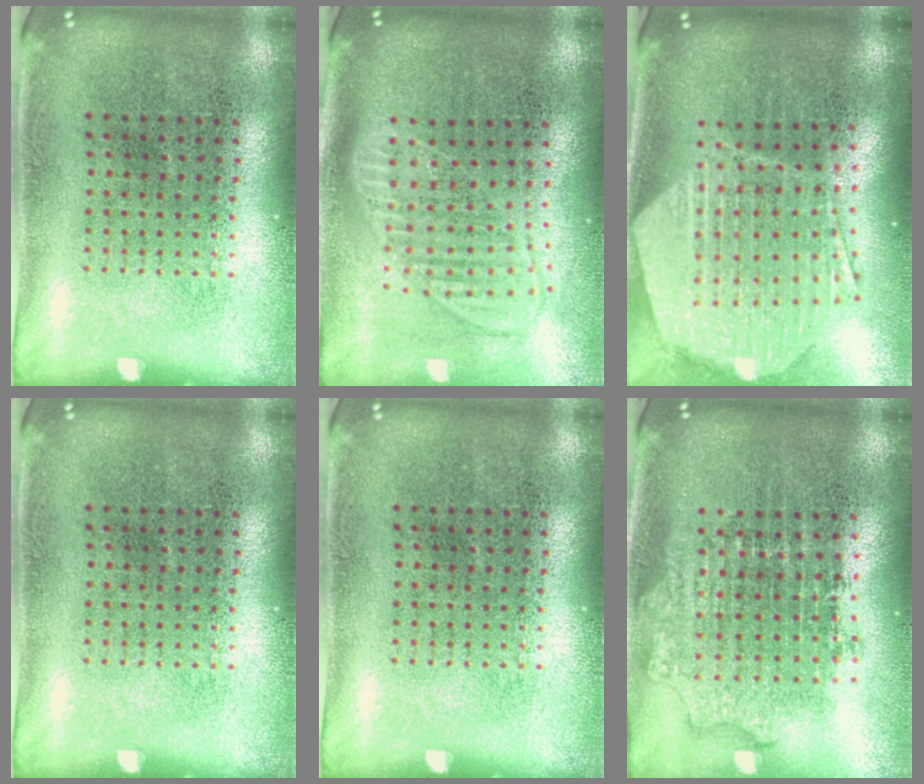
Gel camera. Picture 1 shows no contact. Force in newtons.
{"total": 1.8, "press": 1.5, "slide": 1.0}
{"total": 2.7, "press": 2.2, "slide": 1.6}
{"total": 0.0}
{"total": 0.0}
{"total": 1.8, "press": 1.4, "slide": 1.1}